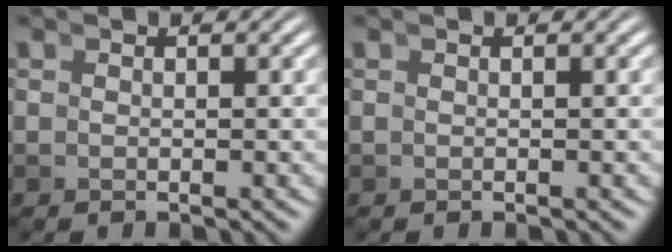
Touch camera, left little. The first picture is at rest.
{"total": 0.0}